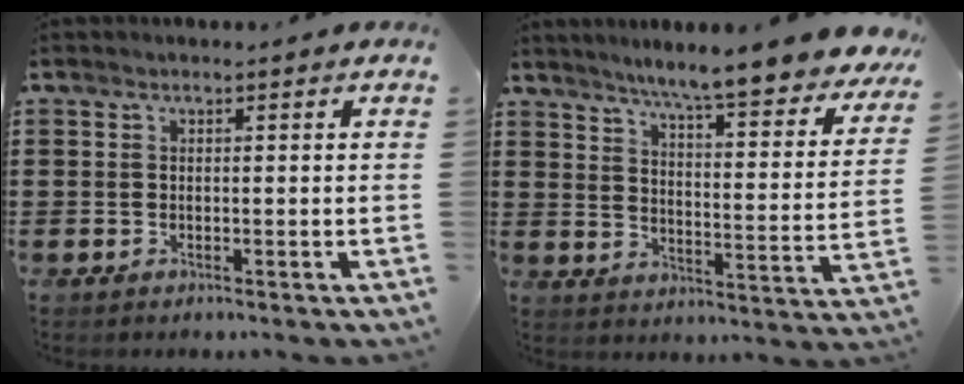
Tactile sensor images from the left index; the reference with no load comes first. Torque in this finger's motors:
{"motor_torque": [1.25, -0.89, 1.05, 0.21]}